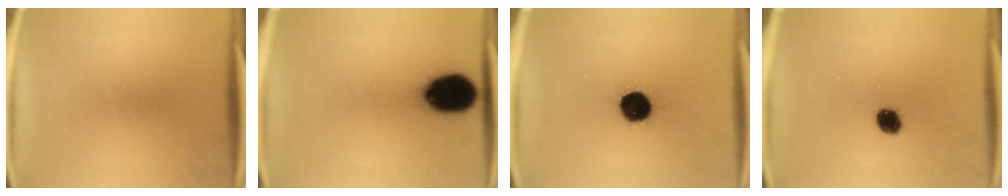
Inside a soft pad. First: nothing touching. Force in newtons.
{"total": 16.5}
{"total": 12.6}
{"total": 4.8}